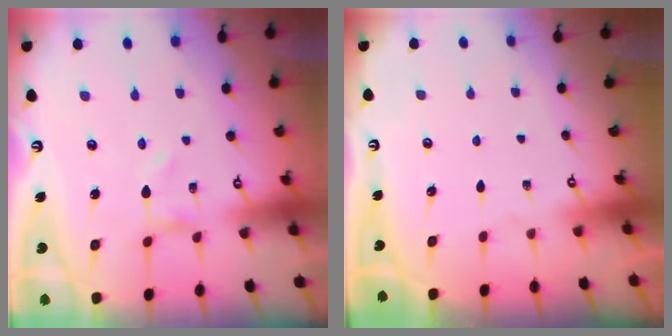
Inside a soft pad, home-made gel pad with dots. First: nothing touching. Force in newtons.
{"total": 0.0}